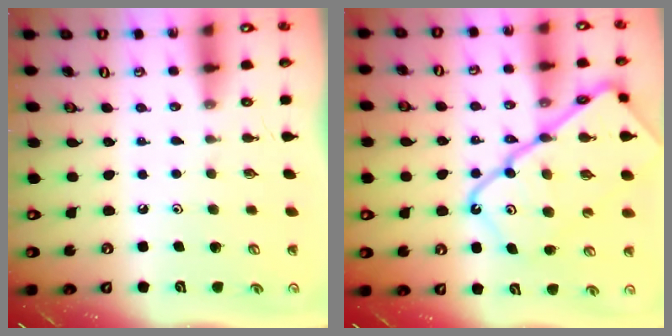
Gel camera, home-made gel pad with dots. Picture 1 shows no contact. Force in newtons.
{"total": 22.4, "press": 22.3, "slide": 2.2}